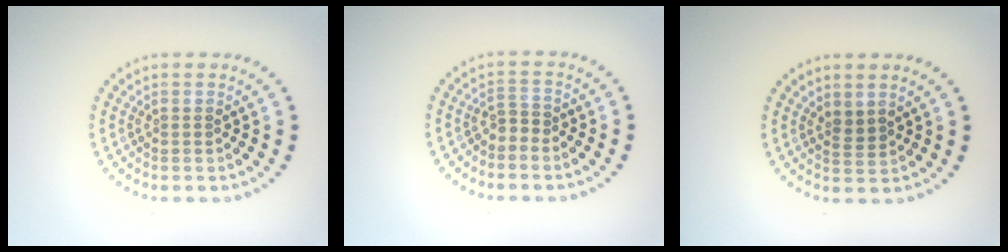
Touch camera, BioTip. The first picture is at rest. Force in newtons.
{"total": 1.0, "press": 0.7, "slide": 0.7}
{"total": 1.3, "press": 1.0, "slide": 0.8}